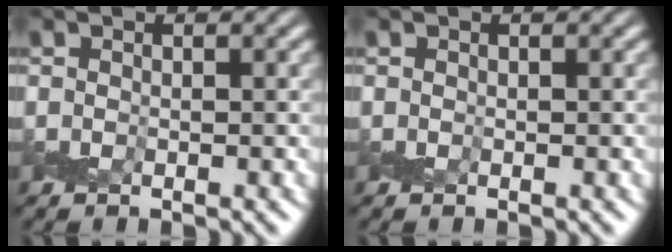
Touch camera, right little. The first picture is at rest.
{"total": 0.0}